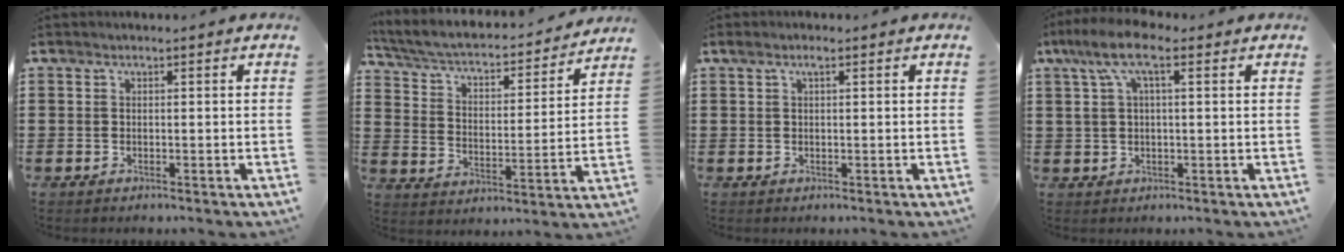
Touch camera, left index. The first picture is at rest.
{"total": 3.8, "force": [3.1, 0.9, 1.9], "torque": [-0.054, -0.030, 0.044]}
{"total": 1.3, "force": [0.5, 0.3, 1.1], "torque": [-0.022, 0.003, 0.007]}
{"total": 7.4, "force": [2.9, 2.4, 6.4], "torque": [-0.141, 0.006, 0.045]}